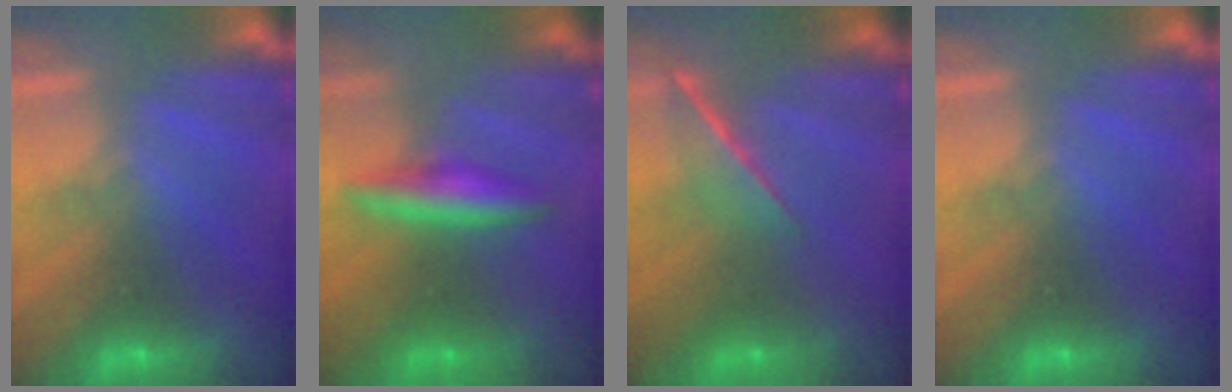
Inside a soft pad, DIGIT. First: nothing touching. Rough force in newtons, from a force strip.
{"total": 2.6}
{"total": 1.5}
{"total": 0.0}